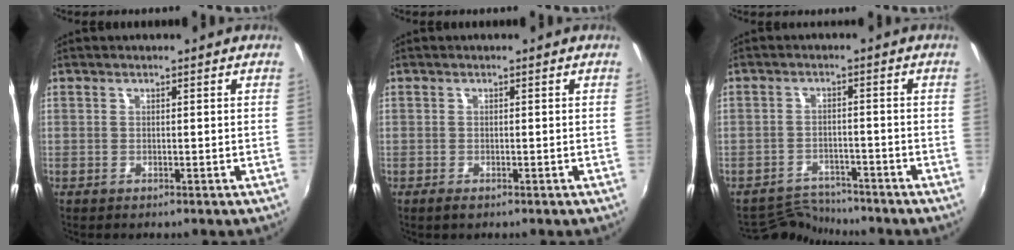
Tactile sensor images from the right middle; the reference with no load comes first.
{"total": 1.1, "force": [-0.8, 0.5, 0.6], "torque": [-0.011, -0.003, -0.014]}
{"total": 5.2, "force": [-5.1, 0.9, -1.0], "torque": [0.002, 0.012, -0.088]}